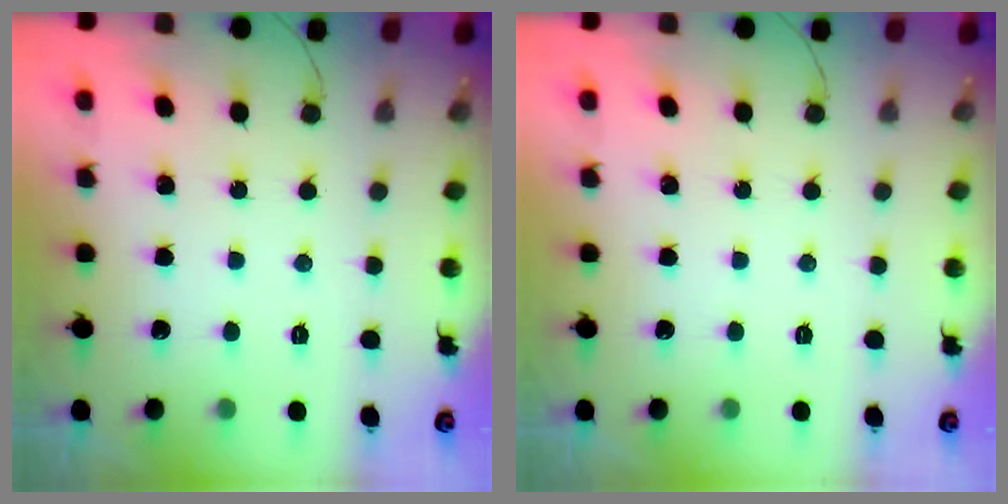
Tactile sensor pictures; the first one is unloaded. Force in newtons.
{"total": 0.0}